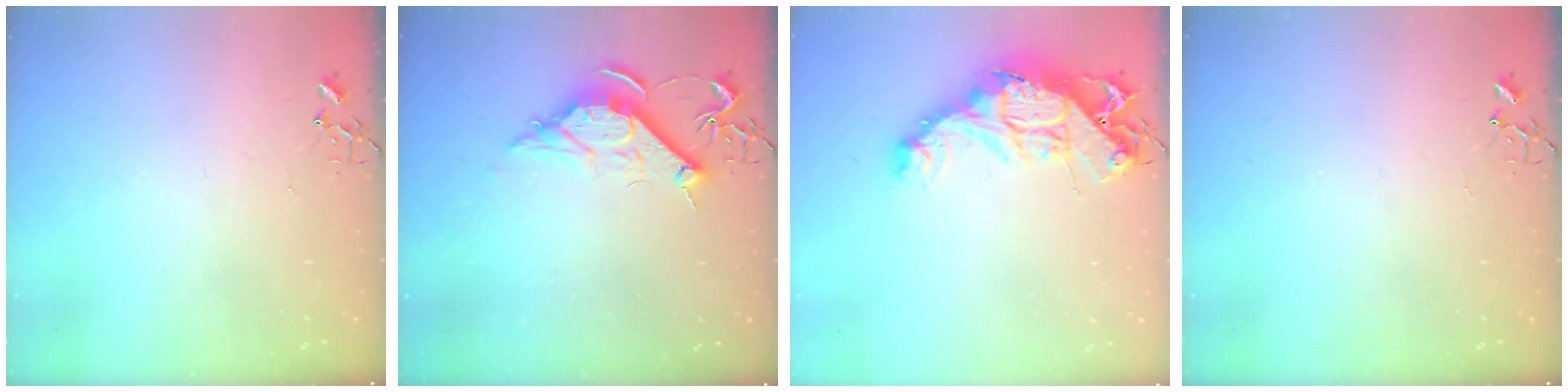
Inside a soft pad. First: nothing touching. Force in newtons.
{"total": 11.6, "press": 11.6, "slide": 0.9}
{"total": 16.6, "press": 16.6, "slide": 1.6}
{"total": 0.0}